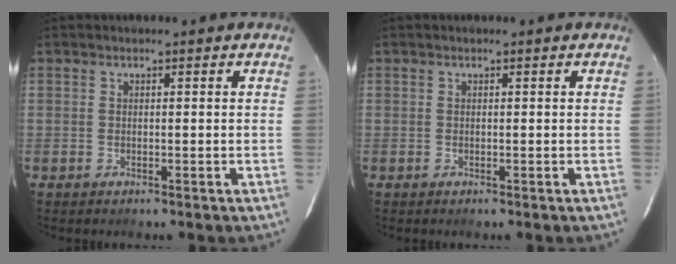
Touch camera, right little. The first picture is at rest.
{"total": 0.0}